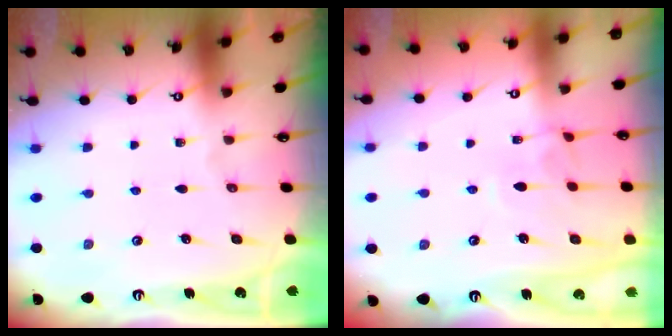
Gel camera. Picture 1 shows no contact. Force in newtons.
{"total": 3.0, "press": 3.0, "slide": 0.2}